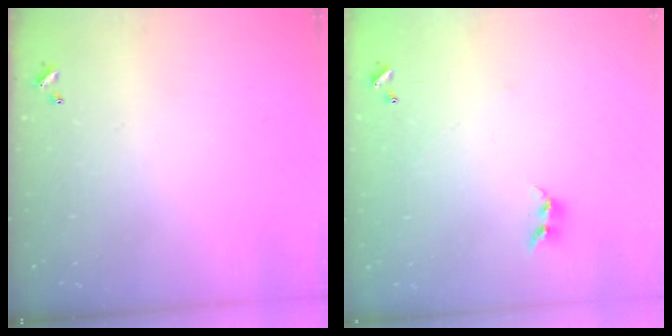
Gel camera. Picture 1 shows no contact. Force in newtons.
{"total": 5.9, "press": 5.9, "slide": 0.4}